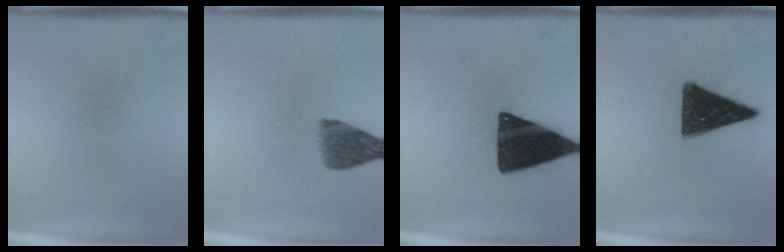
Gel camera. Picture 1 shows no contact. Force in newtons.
{"total": 5.4}
{"total": 17.7}
{"total": 14.3}